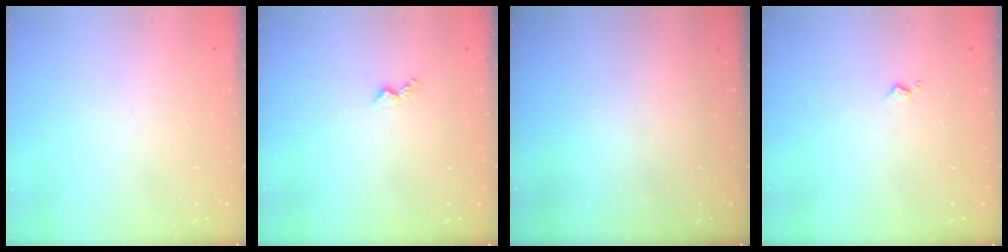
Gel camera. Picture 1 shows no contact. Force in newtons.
{"total": 2.7, "press": 2.6, "slide": 0.5}
{"total": 0.0}
{"total": 2.6, "press": 2.6, "slide": 0.4}